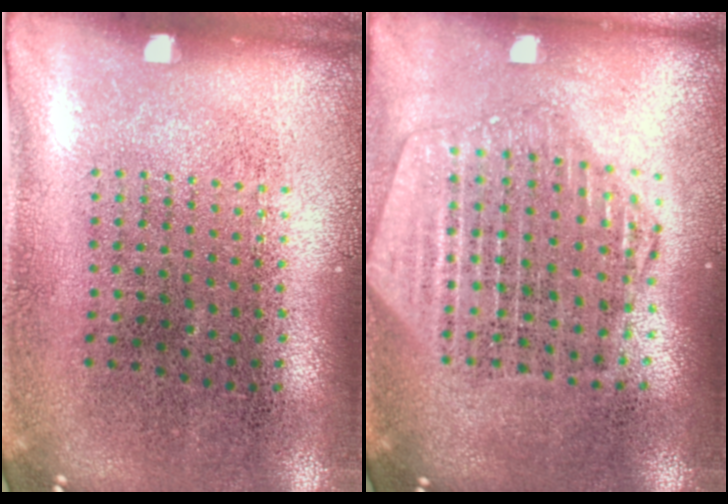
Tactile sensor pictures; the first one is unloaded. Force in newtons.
{"total": 2.2, "press": 2.0, "slide": 1.0}